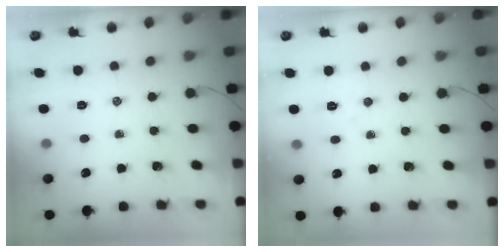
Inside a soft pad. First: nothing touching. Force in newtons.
{"total": 3.7, "press": 3.6, "slide": 0.9}